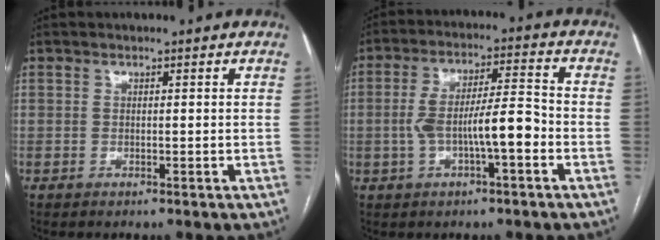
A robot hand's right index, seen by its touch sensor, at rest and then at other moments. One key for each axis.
{"total": 9.2, "fx": -2.3, "fy": 1.8, "fz": 8.7, "tx": -0.162, "ty": 0.026, "tz": -0.037}